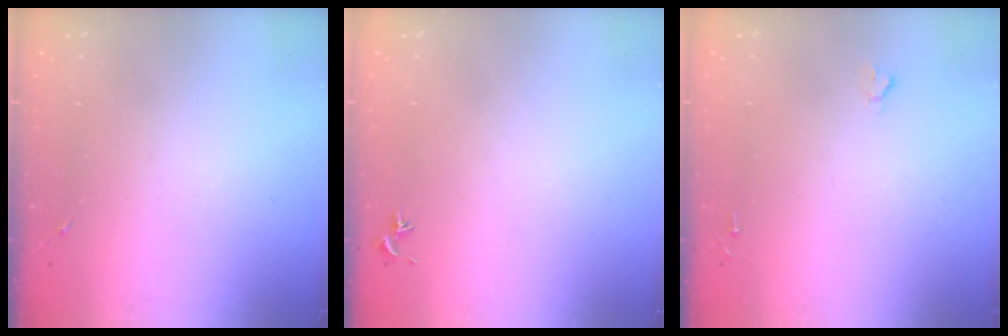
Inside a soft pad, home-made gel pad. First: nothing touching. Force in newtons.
{"total": 0.7, "press": 0.5, "slide": 0.4}
{"total": 1.6, "press": 1.6, "slide": 0.2}